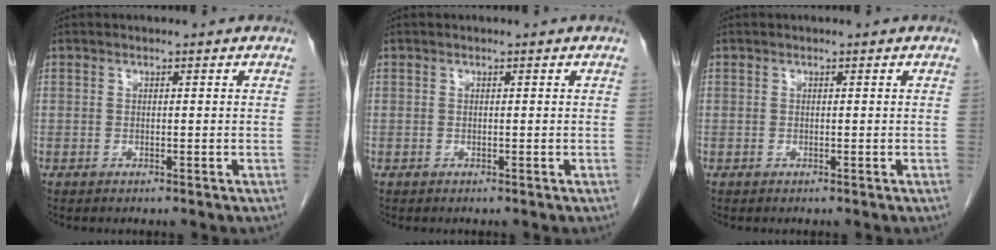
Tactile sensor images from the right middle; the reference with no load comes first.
{"total": 0.0}
{"total": 0.0}